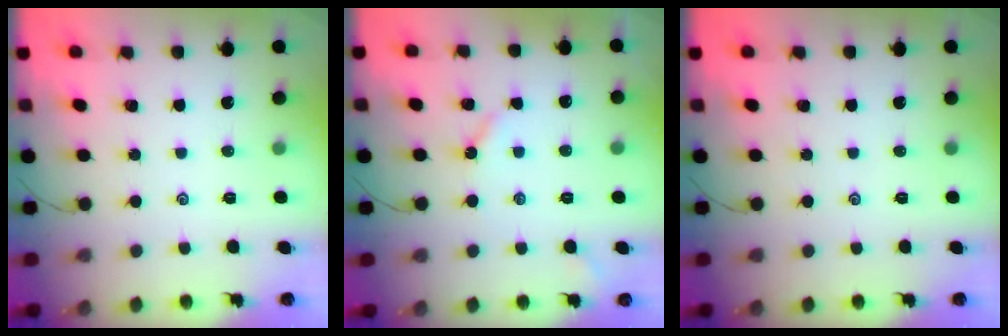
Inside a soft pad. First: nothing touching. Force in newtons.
{"total": 3.5, "press": 3.4, "slide": 0.4}
{"total": 0.0}